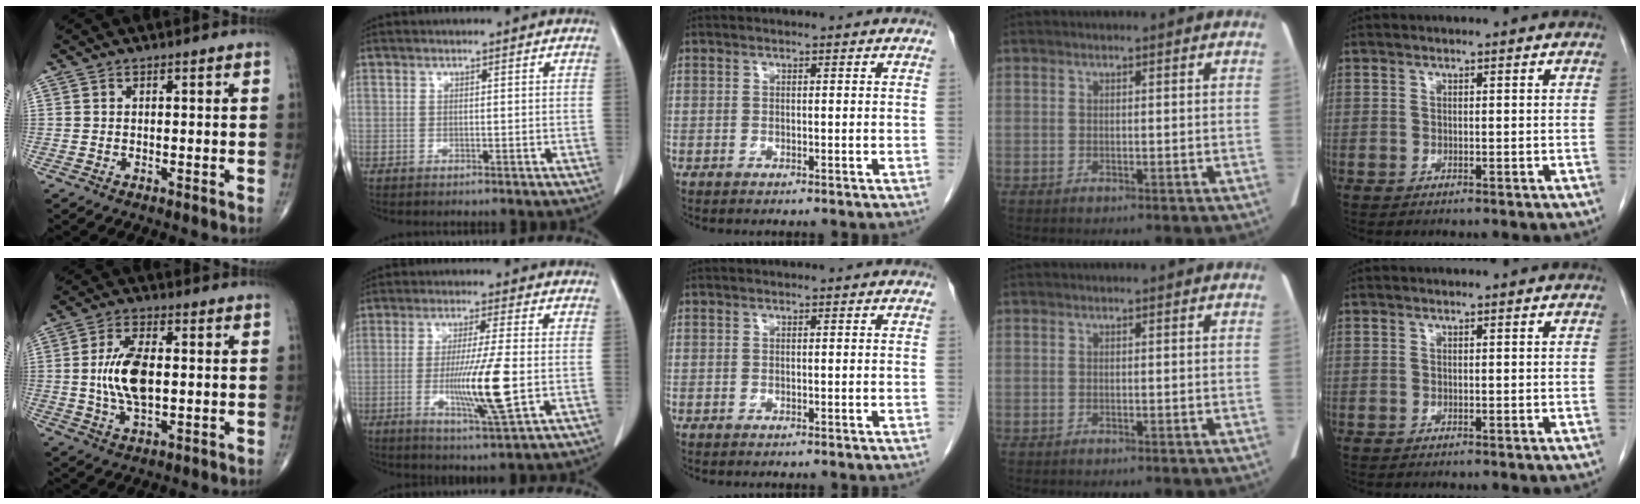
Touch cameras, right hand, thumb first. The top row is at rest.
{"thumb": {"total": 10.0, "force": [0.2, 4.8, 8.8], "torque": [-0.173, -0.001, 0.006]}, "index": {"total": 10.5, "force": [-1.8, -0.3, 10.3], "torque": [-0.186, -0.022, -0.034]}}